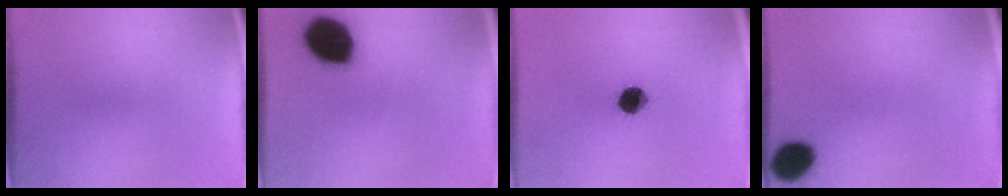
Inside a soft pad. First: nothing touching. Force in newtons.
{"total": 16.3}
{"total": 7.3}
{"total": 10.4}